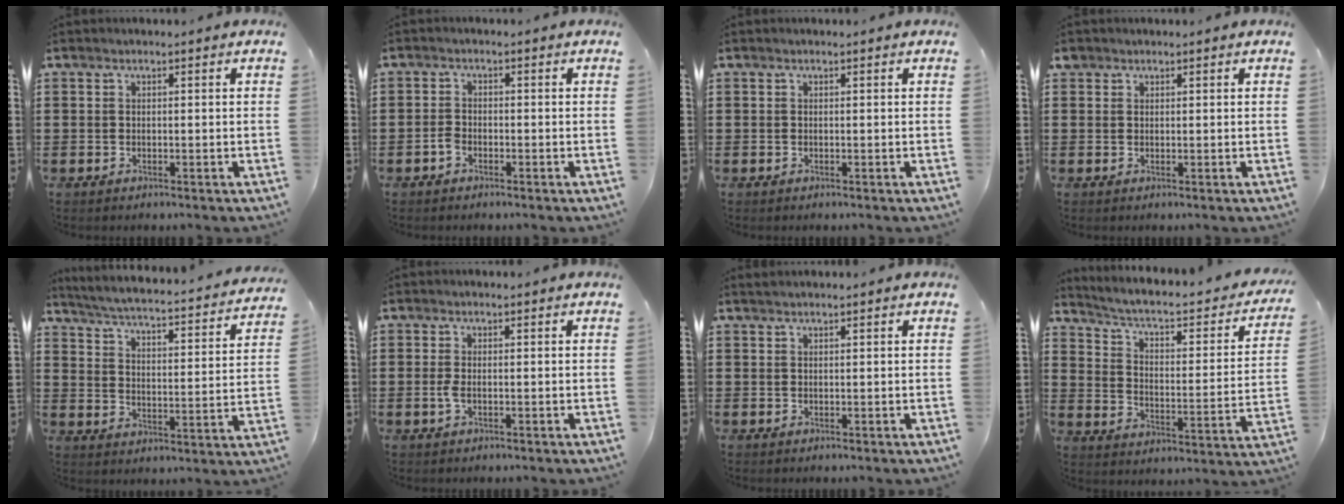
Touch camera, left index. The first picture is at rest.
{"total": 1.6, "force": [-0.9, 0.9, 1.0], "torque": [-0.028, 0.001, -0.021]}
{"total": 0.0}
{"total": 1.2, "force": [0.9, 0.8, 0.2], "torque": [-0.008, 0.005, 0.018]}
{"total": 3.4, "force": [3.1, -0.3, 1.3], "torque": [-0.046, -0.032, 0.041]}
{"total": 1.5, "force": [-0.2, 0.4, 1.4], "torque": [-0.034, -0.003, -0.006]}
{"total": 0.7, "force": [0.6, 0.0, 0.2], "torque": [-0.006, 0.000, 0.013]}
{"total": 3.7, "force": [2.4, 0.9, 2.6], "torque": [-0.066, -0.026, 0.030]}